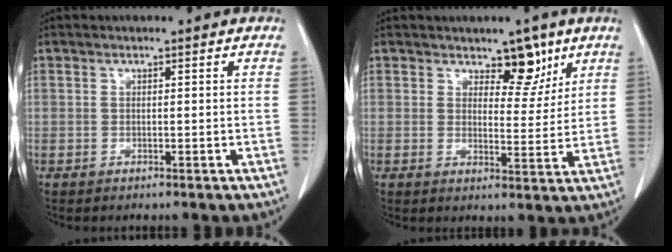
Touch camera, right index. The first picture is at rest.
{"total": 5.3, "force": [3.6, 2.7, 2.8], "torque": [-0.025, -0.005, 0.054]}